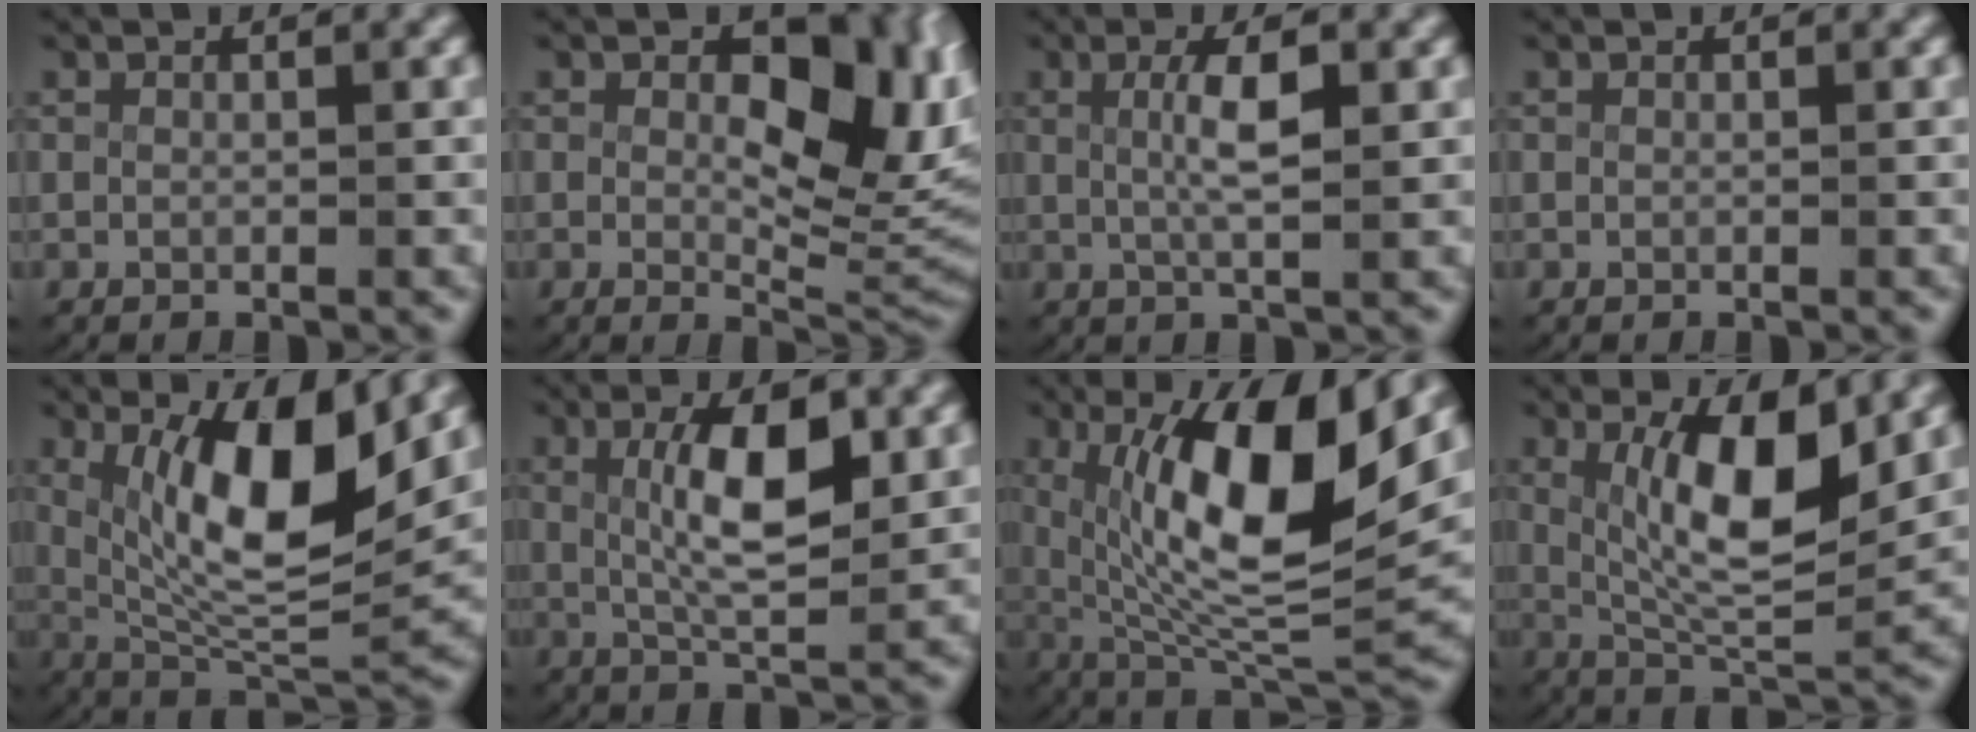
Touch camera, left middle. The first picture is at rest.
{"total": 9.4, "force": [1.7, 4.9, 7.8], "torque": [-0.094, -0.025, 0.029]}
{"total": 3.6, "force": [0.6, 0.5, 3.5], "torque": [-0.070, -0.008, 0.017]}
{"total": 0.0}
{"total": 11.5, "force": [2.8, 5.3, 9.8], "torque": [-0.185, -0.022, 0.059]}
{"total": 6.2, "force": [0.9, 1.6, 5.9], "torque": [-0.102, -0.012, 0.024]}
{"total": 13.4, "force": [1.2, 5.9, 11.9], "torque": [-0.206, -0.023, 0.041]}
{"total": 8.3, "force": [2.1, 3.1, 7.4], "torque": [-0.140, -0.019, 0.048]}